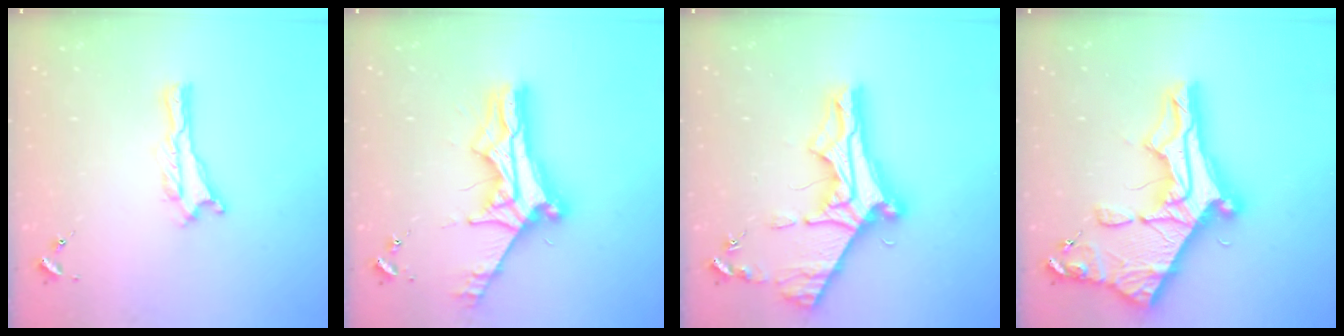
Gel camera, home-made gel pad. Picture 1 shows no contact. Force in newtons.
{"total": 12.0, "press": 11.9, "slide": 1.1}
{"total": 11.8, "press": 11.7, "slide": 1.4}
{"total": 14.3, "press": 14.2, "slide": 1.4}